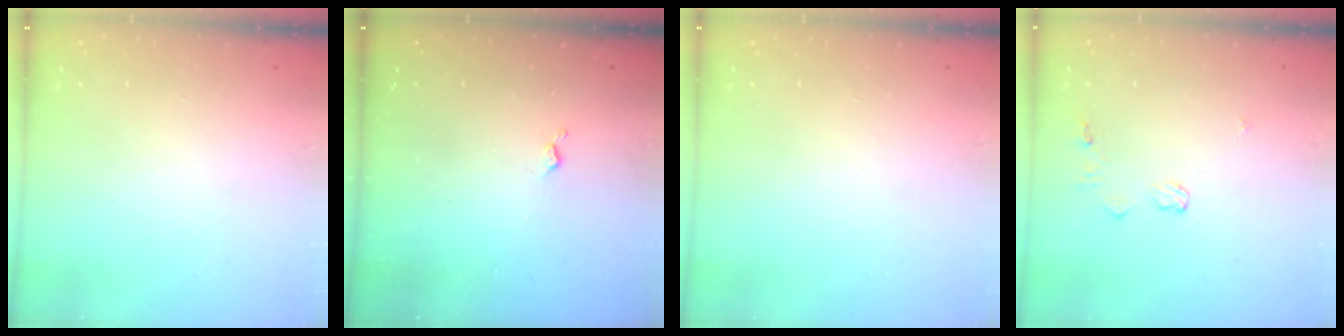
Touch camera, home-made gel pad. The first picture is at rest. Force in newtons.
{"total": 3.0, "press": 2.9, "slide": 0.4}
{"total": 0.0}
{"total": 5.6, "press": 5.5, "slide": 0.6}